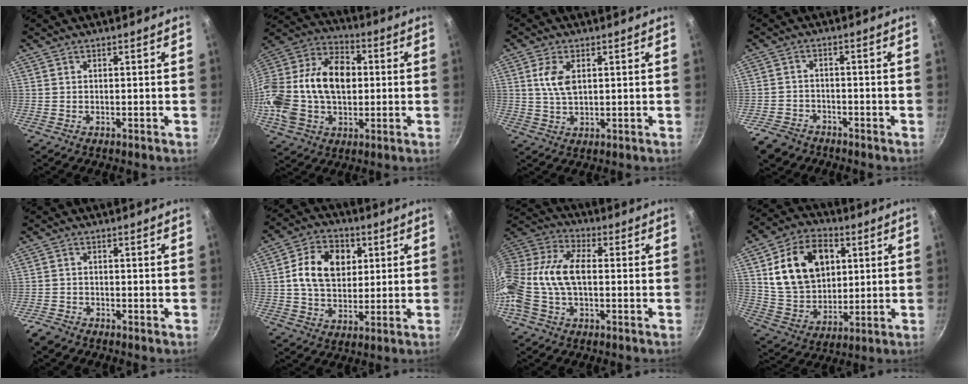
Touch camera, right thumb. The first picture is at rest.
{"total": 24.7, "force": [0.7, 17.0, 18.0], "torque": [-0.336, 0.045, 0.005]}
{"total": 5.6, "force": [1.5, 3.1, 4.5], "torque": [-0.085, -0.003, 0.030]}
{"total": 6.2, "force": [-4.5, 3.9, 1.7], "torque": [-0.030, 0.043, -0.079]}
{"total": 2.6, "force": [-2.2, 1.2, 0.6], "torque": [-0.019, 0.017, -0.047]}
{"total": 12.4, "force": [2.7, 9.2, 7.9], "torque": [-0.109, 0.004, 0.037]}
{"total": 19.3, "force": [-1.3, 11.6, 15.3], "torque": [-0.314, 0.034, -0.046]}
{"total": 18.4, "force": [4.8, 13.2, 11.8], "torque": [-0.178, -0.004, 0.090]}